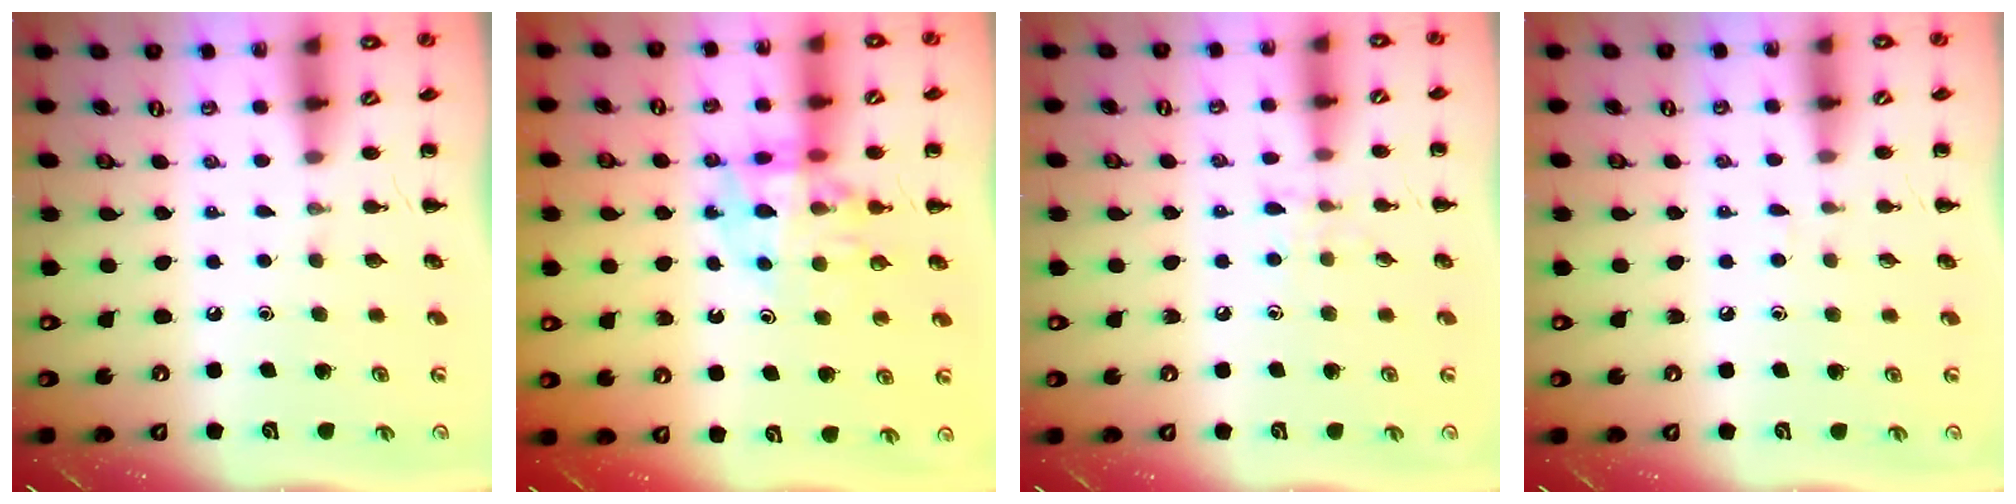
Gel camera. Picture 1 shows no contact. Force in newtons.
{"total": 10.5, "press": 10.1, "slide": 2.8}
{"total": 6.0, "press": 5.6, "slide": 2.1}
{"total": 3.2, "press": 3.0, "slide": 1.1}